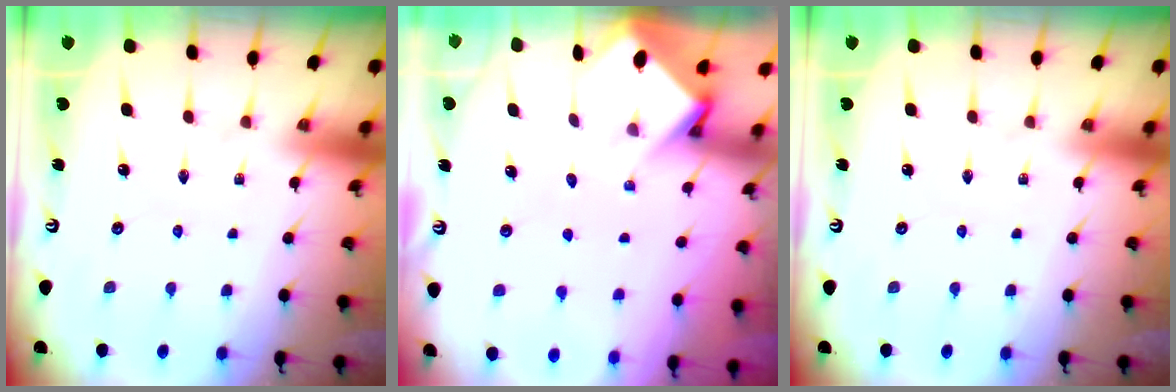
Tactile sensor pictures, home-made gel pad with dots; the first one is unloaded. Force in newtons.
{"total": 3.8, "press": 3.8, "slide": 0.3}
{"total": 0.0}